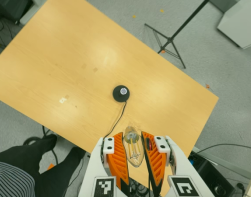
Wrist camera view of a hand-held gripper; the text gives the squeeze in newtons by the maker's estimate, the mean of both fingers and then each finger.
{"total": 21.5, "left": 24.0, "right": 19.0}